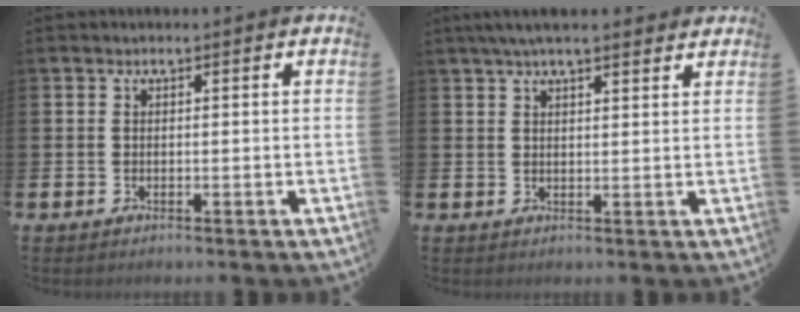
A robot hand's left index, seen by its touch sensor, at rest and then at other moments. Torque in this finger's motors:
{"motor_torque": [0.92, -1.22, 0.45, 0.21]}